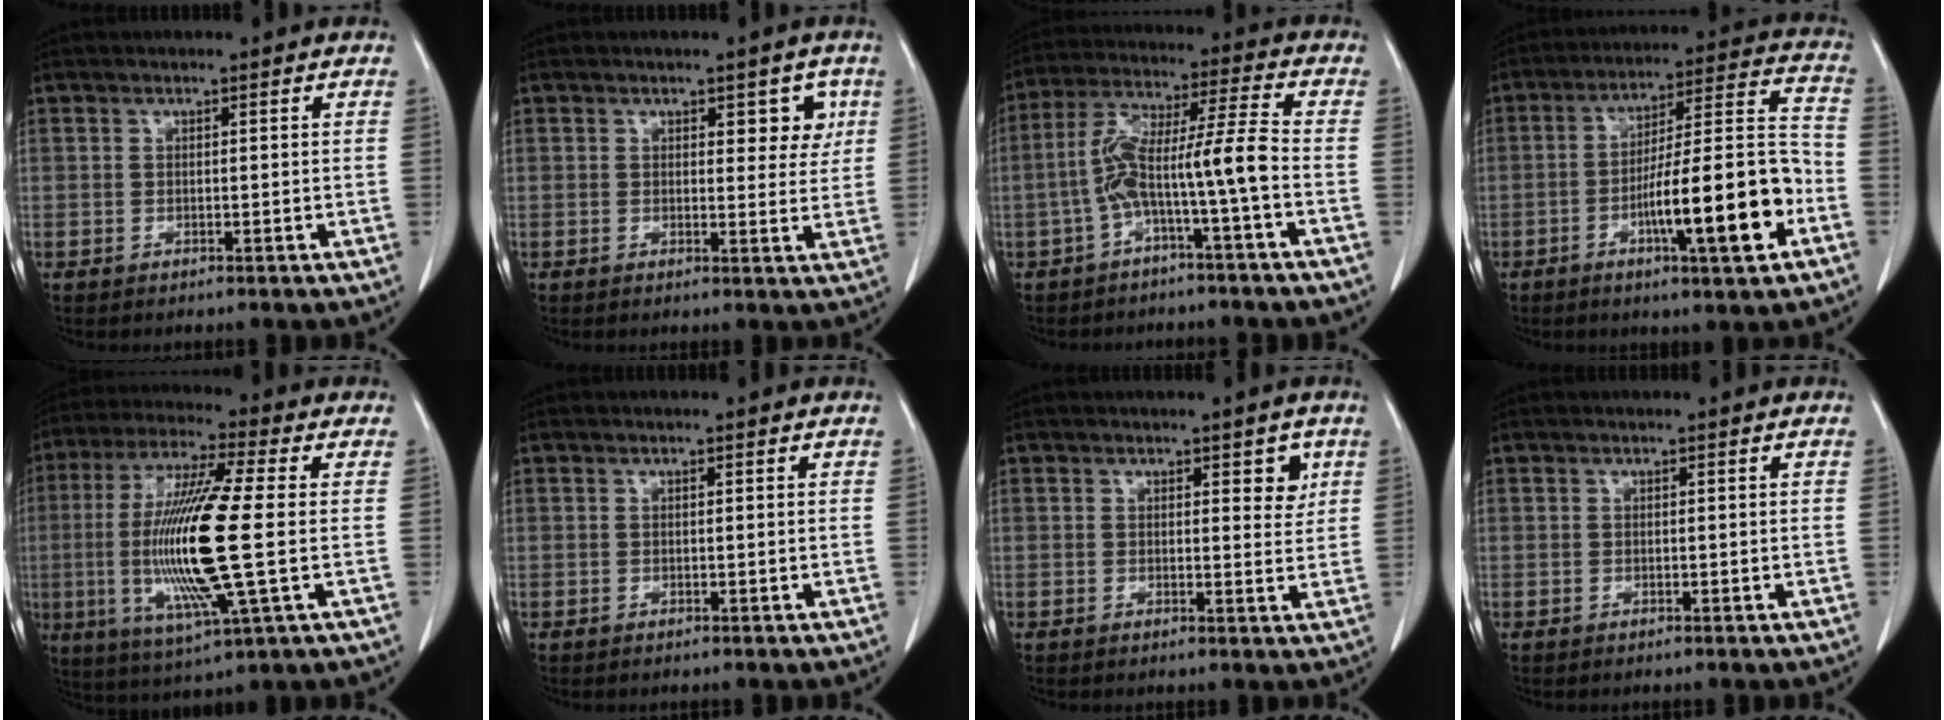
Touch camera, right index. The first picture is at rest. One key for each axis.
{"total": 4.1, "fx": 1.7, "fy": 2.1, "fz": 3.0, "tx": -0.022, "ty": -0.001, "tz": 0.019}
{"total": 9.7, "fx": -3.0, "fy": -0.5, "fz": 9.2, "tx": -0.176, "ty": 0.035, "tz": -0.055}
{"total": 16.5, "fx": -5.9, "fy": 1.7, "fz": 15.4, "tx": -0.242, "ty": 0.011, "tz": -0.088}
{"total": 17.5, "fx": -1.3, "fy": 1.2, "fz": 17.4, "tx": -0.361, "ty": -0.010, "tz": -0.028}
{"total": 0.0}
{"total": 3.1, "fx": 1.5, "fy": 1.2, "fz": 2.4, "tx": -0.025, "ty": -0.007, "tz": 0.017}
{"total": 0.0}